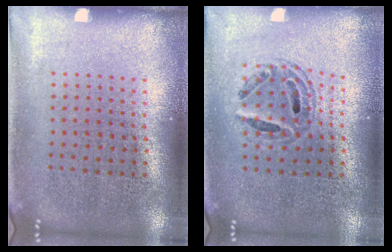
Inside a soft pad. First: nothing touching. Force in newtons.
{"total": 0.8, "press": 0.7, "slide": 0.2}